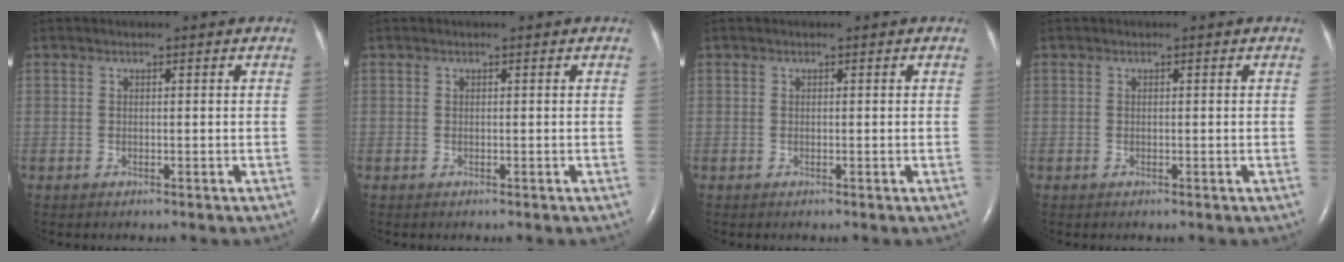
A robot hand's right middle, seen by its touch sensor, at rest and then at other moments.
{"total": 0.0}
{"total": 0.0}
{"total": 0.0}